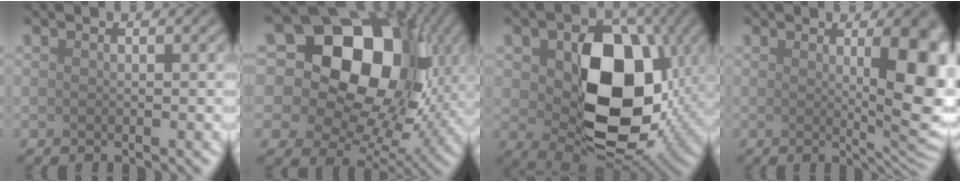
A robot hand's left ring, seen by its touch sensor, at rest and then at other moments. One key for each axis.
{"total": 18.6, "fx": 6.3, "fy": 13.0, "fz": 11.7, "tx": -0.204, "ty": 0.069, "tz": 0.105}
{"total": 11.9, "fx": 1.0, "fy": 7.8, "fz": 9.0, "tx": -0.139, "ty": -0.014, "tz": 0.028}
{"total": 7.9, "fx": 1.1, "fy": 2.3, "fz": 7.4, "tx": -0.084, "ty": -0.006, "tz": 0.022}